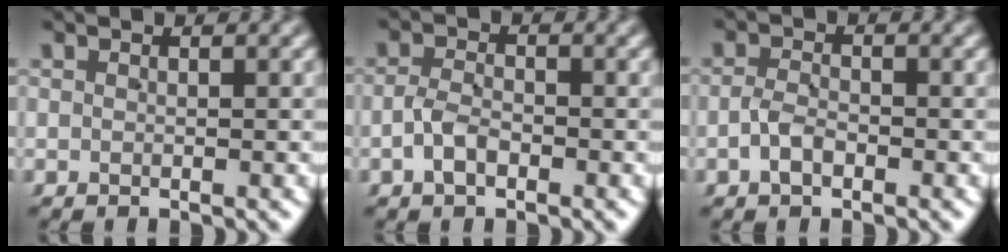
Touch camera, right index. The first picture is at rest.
{"total": 2.1, "force": [-1.3, 1.2, 1.1], "torque": [-0.017, 0.007, -0.027]}
{"total": 1.8, "force": [-1.3, 1.0, 0.9], "torque": [-0.013, 0.006, -0.026]}